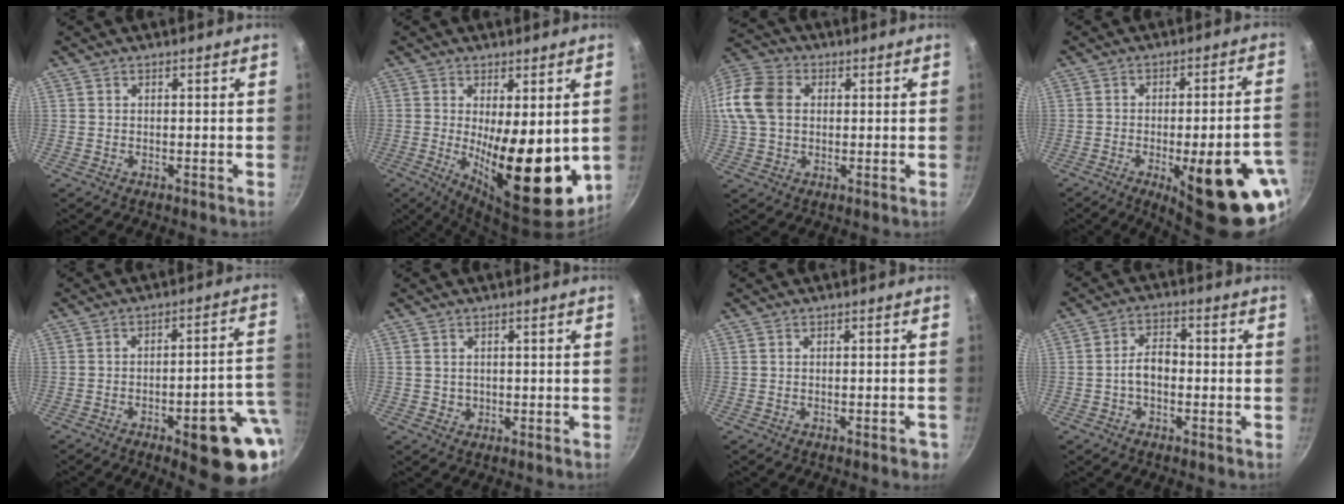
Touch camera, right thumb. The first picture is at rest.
{"total": 16.9, "force": [-0.9, 6.1, 15.8], "torque": [-0.207, -0.027, 0.000]}
{"total": 16.8, "force": [2.3, 12.8, 10.7], "torque": [-0.239, 0.033, 0.032]}
{"total": 22.1, "force": [-9.6, 6.4, 18.9], "torque": [-0.194, 0.027, -0.120]}
{"total": 17.5, "force": [-6.2, 5.2, 15.6], "torque": [-0.146, 0.029, -0.077]}
{"total": 1.4, "force": [0.1, 1.3, 0.4], "torque": [-0.002, 0.001, 0.004]}
{"total": 2.5, "force": [-1.3, 0.9, 1.9], "torque": [-0.022, 0.012, -0.012]}
{"total": 5.2, "force": [-1.1, 3.3, 3.8], "torque": [-0.049, 0.026, -0.024]}